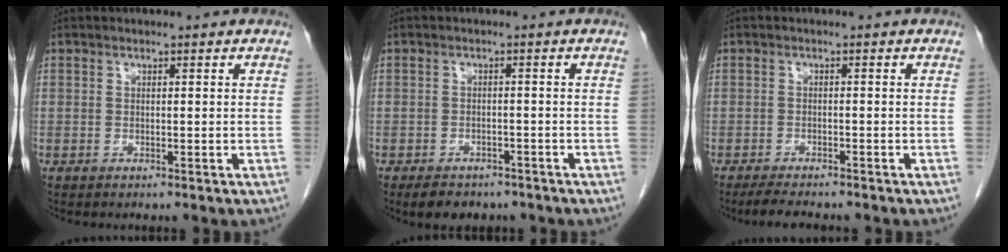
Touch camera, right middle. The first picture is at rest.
{"total": 5.7, "force": [-4.5, 2.8, 2.1], "torque": [-0.031, -0.001, -0.056]}
{"total": 4.5, "force": [-3.9, 0.6, 2.1], "torque": [-0.037, -0.012, -0.062]}